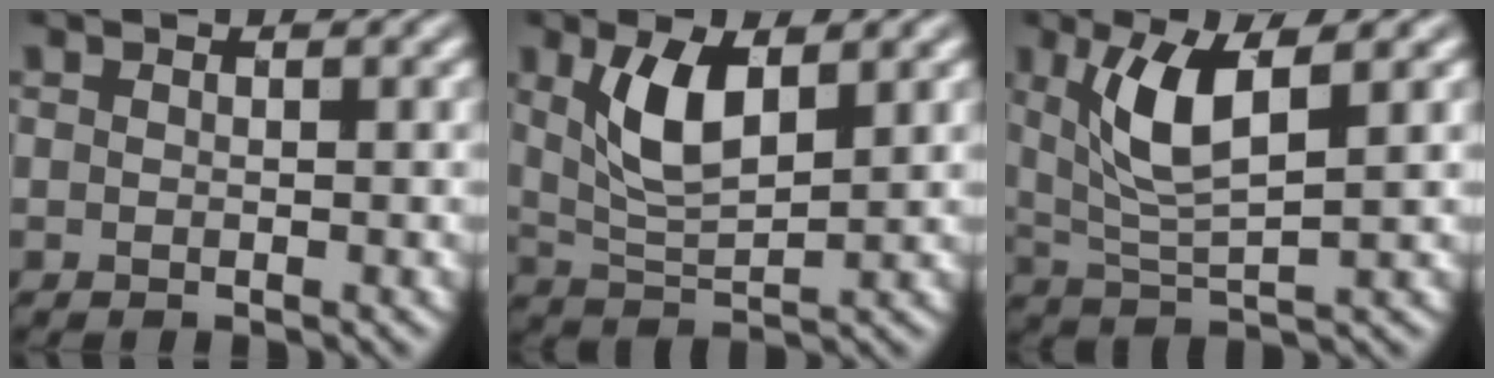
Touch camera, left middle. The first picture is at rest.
{"total": 4.9, "force": [1.6, 2.0, 4.1], "torque": [-0.099, -0.005, 0.036]}
{"total": 5.4, "force": [1.8, 1.6, 4.9], "torque": [-0.108, -0.005, 0.042]}